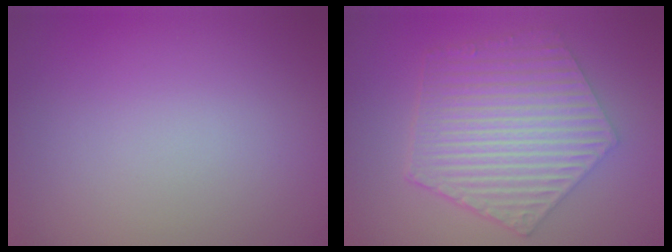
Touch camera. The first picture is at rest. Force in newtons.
{"total": 6.6, "press": 5.0, "slide": 4.4}